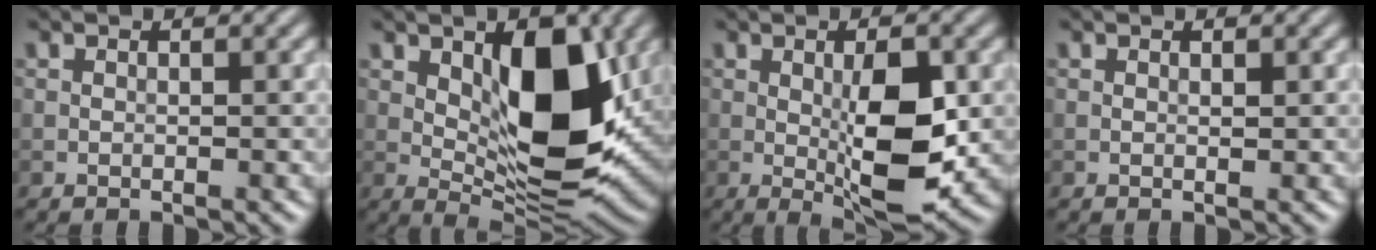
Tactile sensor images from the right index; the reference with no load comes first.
{"total": 10.0, "force": [1.7, 4.6, 8.6], "torque": [-0.131, -0.011, 0.035]}
{"total": 6.8, "force": [-0.3, 2.1, 6.4], "torque": [-0.104, -0.008, 0.000]}
{"total": 0.0}